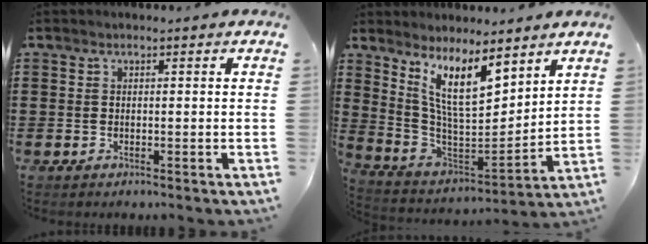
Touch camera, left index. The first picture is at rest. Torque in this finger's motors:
{"motor_torque": [1.77, -0.37, 1.05, 0.21]}